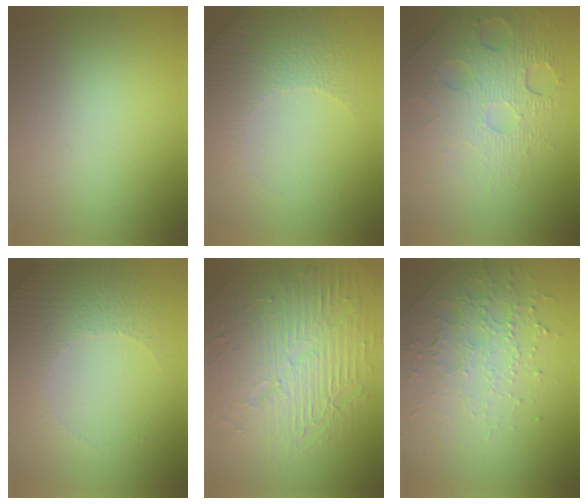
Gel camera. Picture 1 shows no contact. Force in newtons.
{"total": 4.9, "press": 3.5, "slide": 3.5}
{"total": 7.8, "press": 5.3, "slide": 5.7}
{"total": 5.0, "press": 3.6, "slide": 3.5}
{"total": 9.7, "press": 6.2, "slide": 7.4}
{"total": 4.5, "press": 3.1, "slide": 3.2}